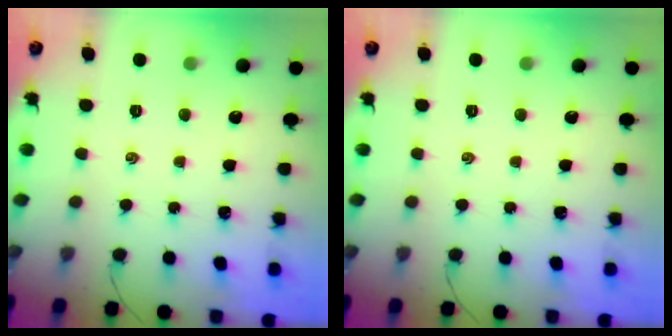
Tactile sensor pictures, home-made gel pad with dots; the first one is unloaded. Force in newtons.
{"total": 0.0}